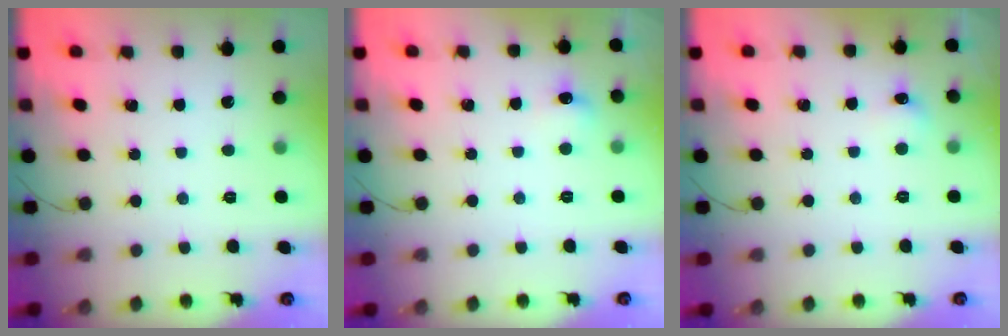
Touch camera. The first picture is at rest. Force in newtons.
{"total": 5.3, "press": 5.2, "slide": 1.2}
{"total": 5.2, "press": 5.0, "slide": 1.4}